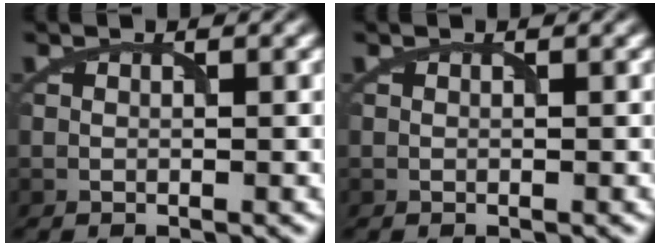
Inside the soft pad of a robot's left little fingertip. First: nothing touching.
{"total": 0.0}